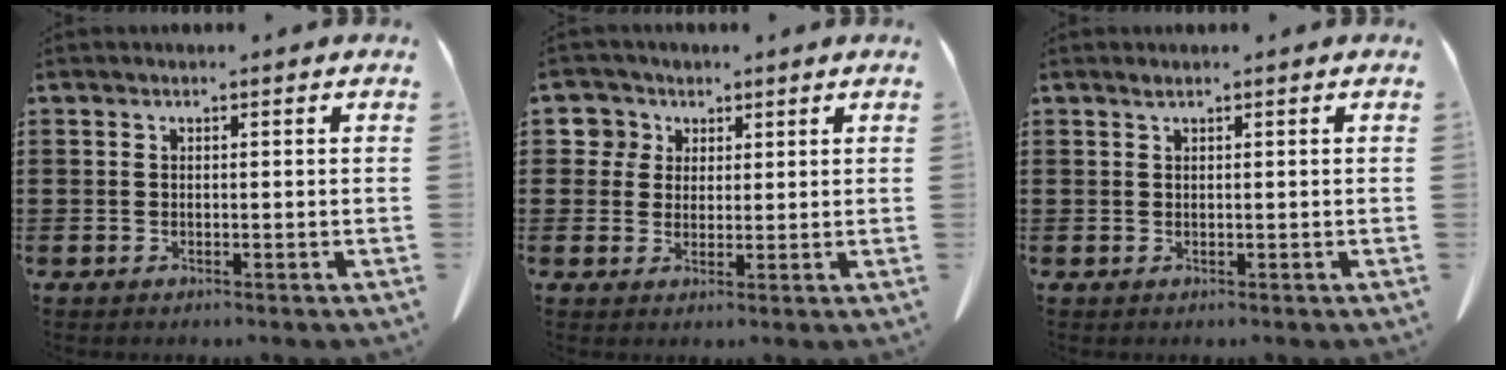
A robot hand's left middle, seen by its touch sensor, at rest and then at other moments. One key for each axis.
{"total": 4.5, "fx": 2.1, "fy": 3.9, "fz": 0.7, "tx": -0.029, "ty": 0.010, "tz": 0.036}
{"total": 0.6, "fx": 0.4, "fy": 0.0, "fz": 0.4, "tx": -0.009, "ty": -0.001, "tz": 0.008}